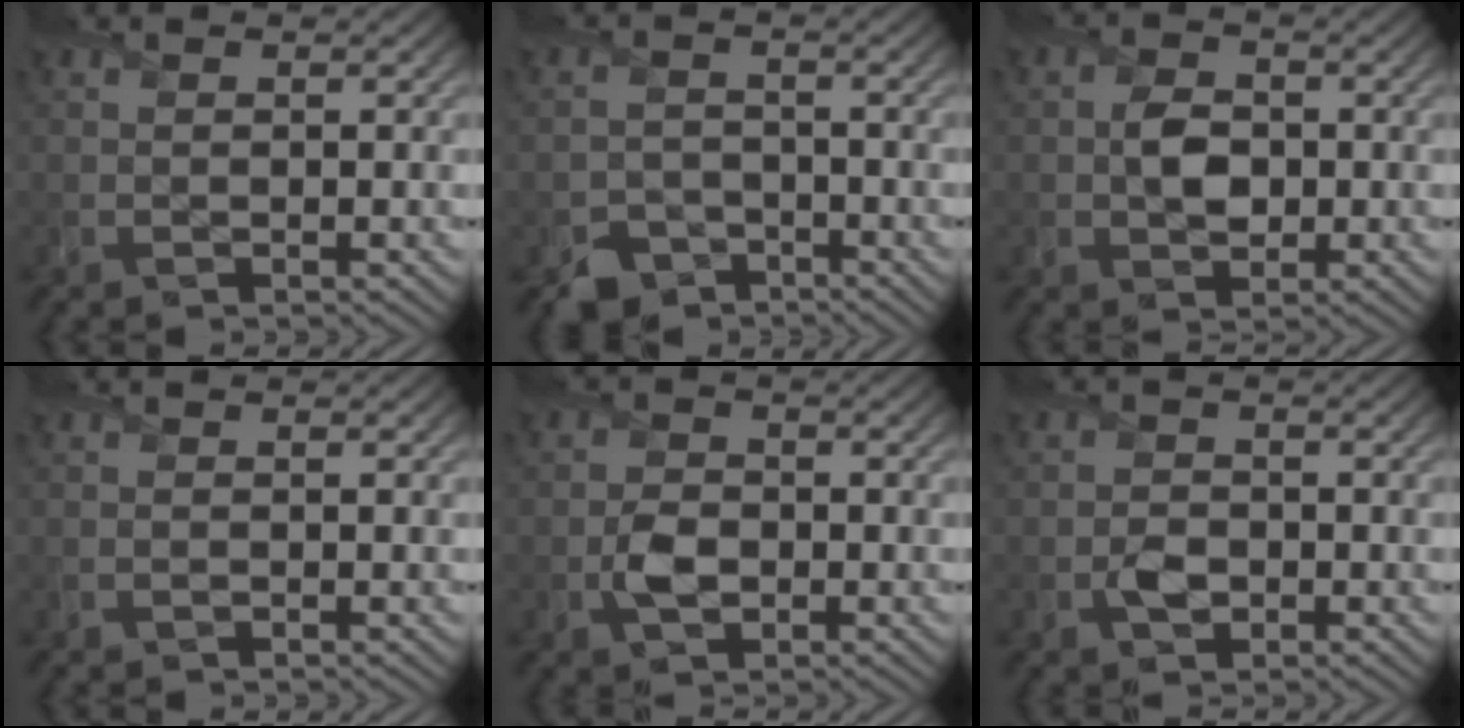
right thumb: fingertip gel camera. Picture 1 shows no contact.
{"total": 4.0, "force": [-3.0, 2.5, 0.7], "torque": [-0.007, -0.004, -0.059]}
{"total": 3.5, "force": [-0.3, 2.8, 2.2], "torque": [-0.045, -0.004, -0.009]}
{"total": 0.0}
{"total": 2.9, "force": [-0.8, 2.1, 1.8], "torque": [-0.034, -0.003, -0.019]}
{"total": 2.0, "force": [-0.8, 1.6, 1.0], "torque": [-0.018, -0.004, -0.018]}